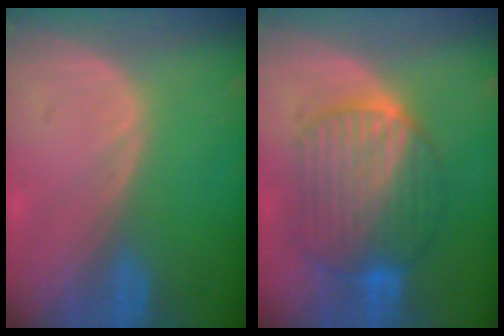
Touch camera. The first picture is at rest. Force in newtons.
{"total": 10.3, "press": 10.3, "slide": 0.8}